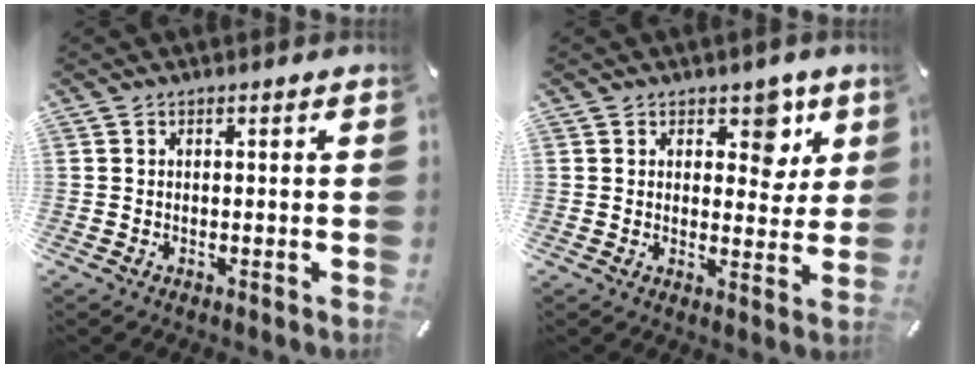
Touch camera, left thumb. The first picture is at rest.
{"total": 7.2, "force": [3.7, 4.6, 4.0], "torque": [-0.022, -0.020, 0.053]}